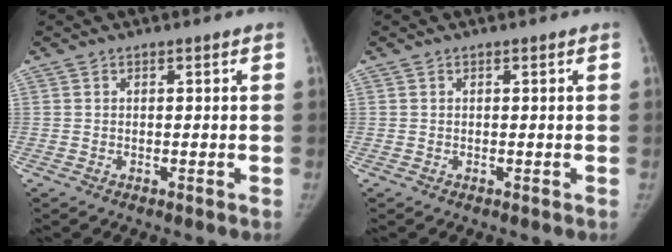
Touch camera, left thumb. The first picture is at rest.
{"total": 0.0}